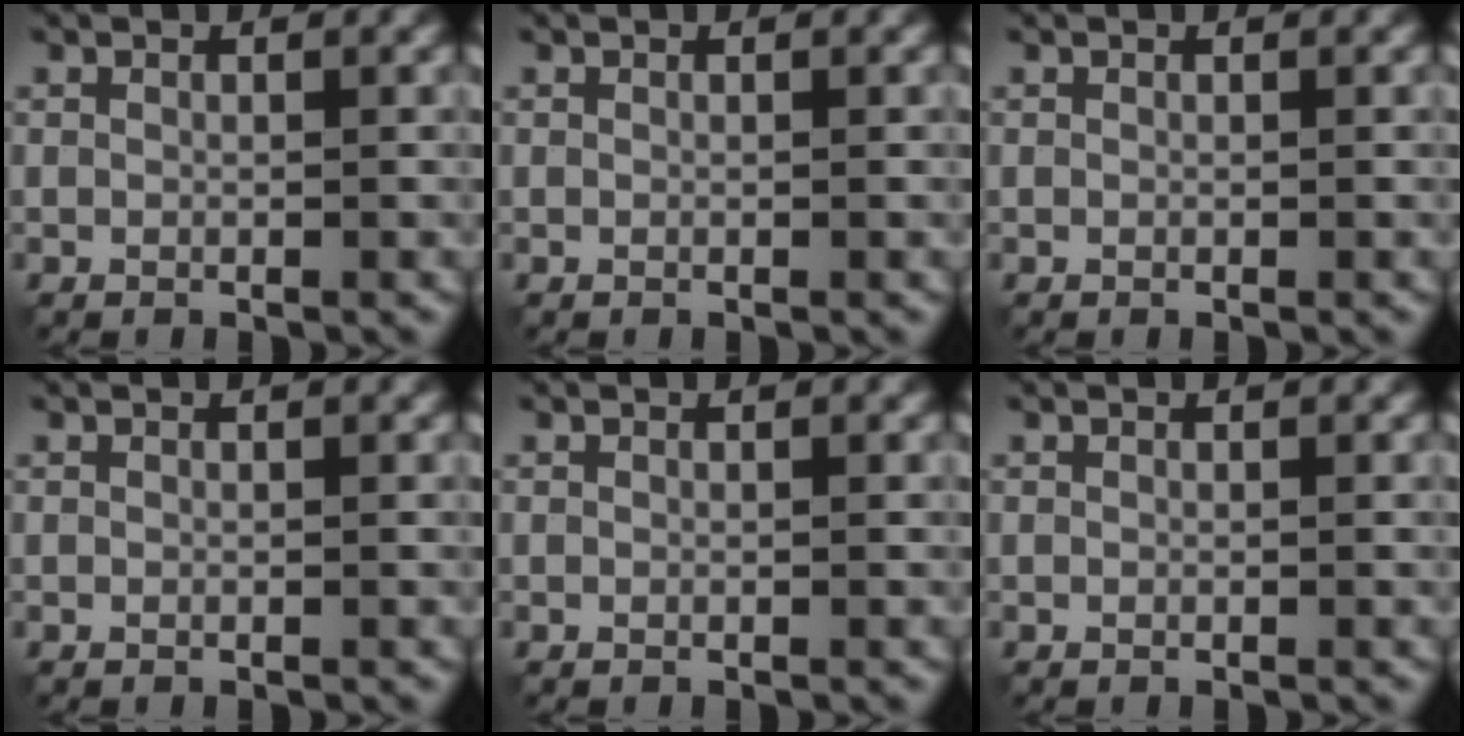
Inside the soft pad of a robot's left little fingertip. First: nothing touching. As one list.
[{"total": 0.0}, {"total": 0.0}, {"total": 0.0}, {"total": 0.0}, {"total": 0.0}]